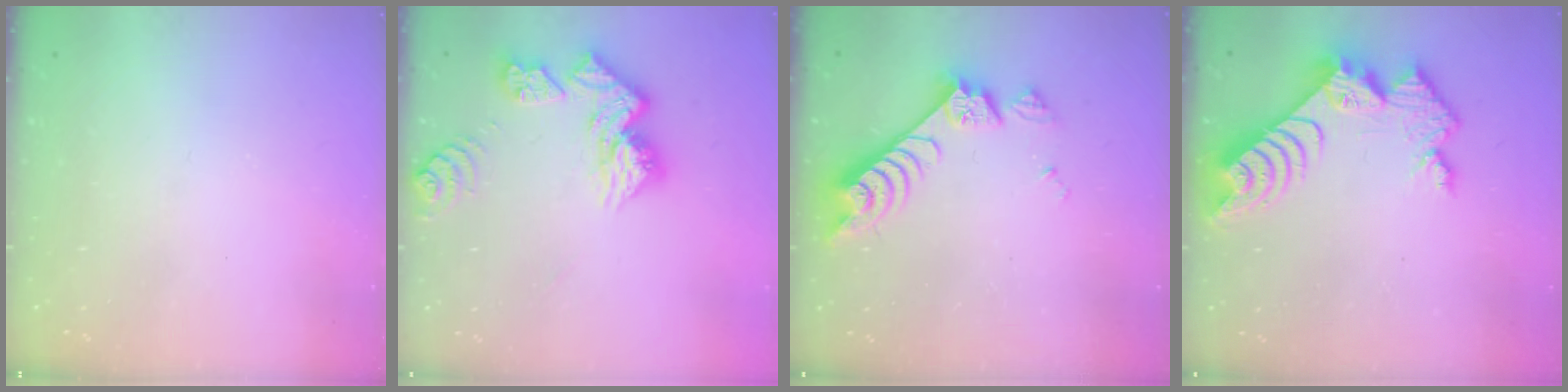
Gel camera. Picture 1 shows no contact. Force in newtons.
{"total": 13.1, "press": 13.0, "slide": 1.4}
{"total": 8.3, "press": 8.2, "slide": 1.3}
{"total": 11.2, "press": 11.1, "slide": 0.9}